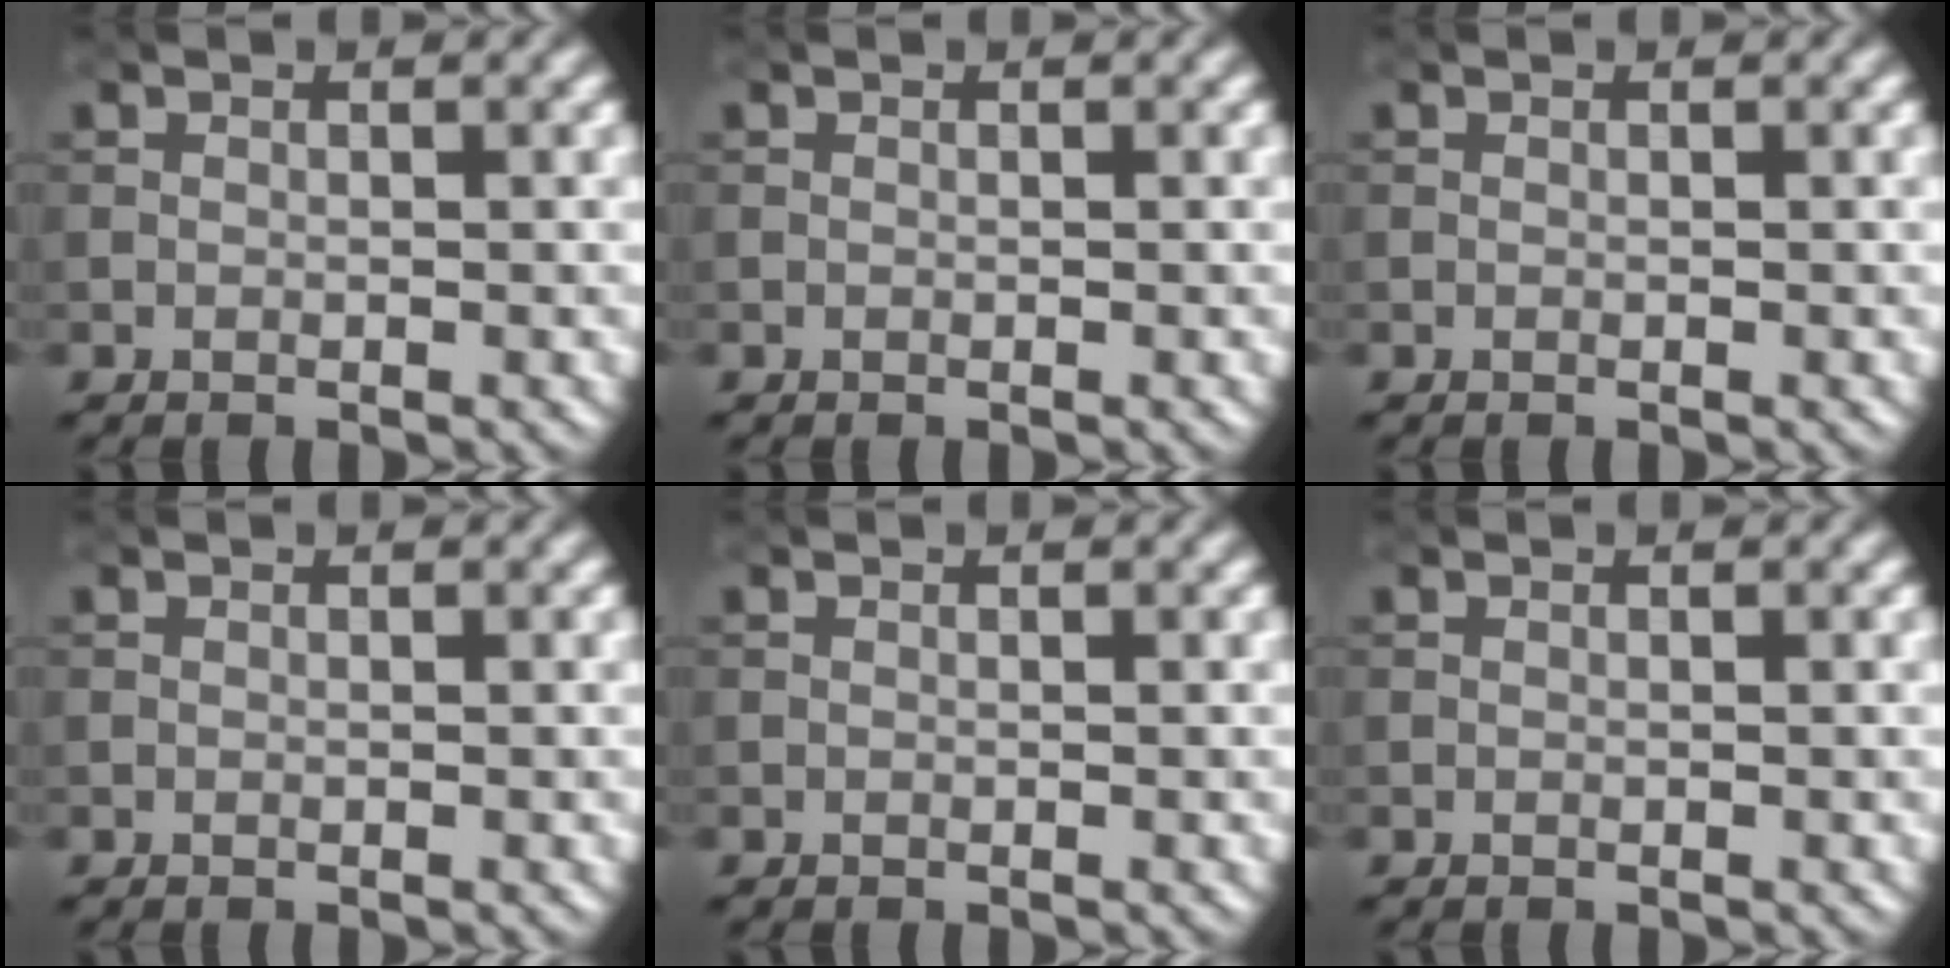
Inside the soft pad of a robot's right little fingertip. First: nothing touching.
{"total": 0.0}
{"total": 0.0}
{"total": 0.0}
{"total": 0.0}
{"total": 0.0}